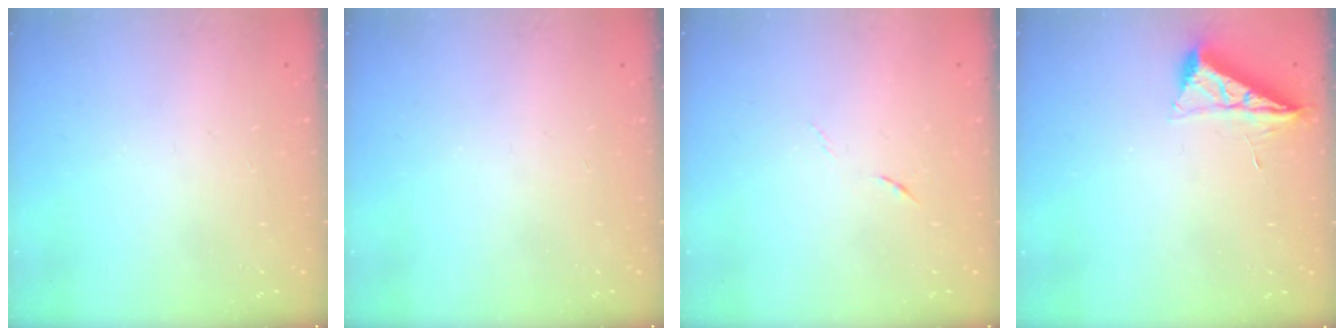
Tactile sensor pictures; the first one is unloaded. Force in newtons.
{"total": 0.0}
{"total": 4.4, "press": 4.2, "slide": 1.3}
{"total": 6.8, "press": 6.8, "slide": 0.9}